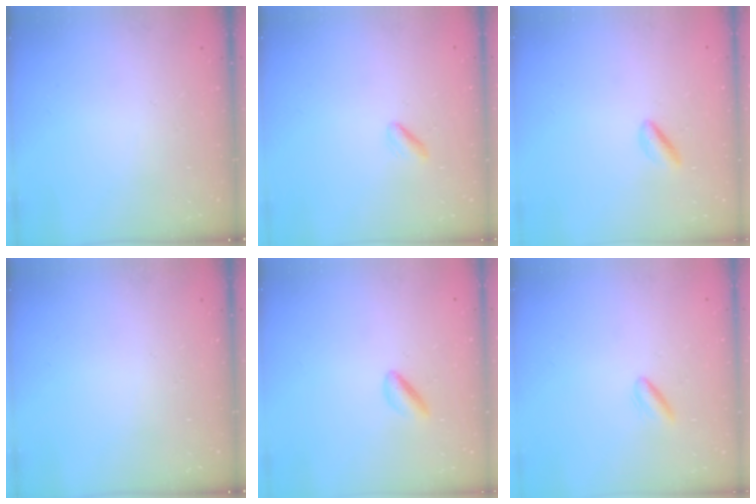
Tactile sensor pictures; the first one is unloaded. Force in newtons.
{"total": 1.7, "press": 1.6, "slide": 0.6}
{"total": 1.6, "press": 1.3, "slide": 0.8}
{"total": 0.0}
{"total": 2.5, "press": 2.3, "slide": 0.9}
{"total": 2.1, "press": 1.9, "slide": 0.9}